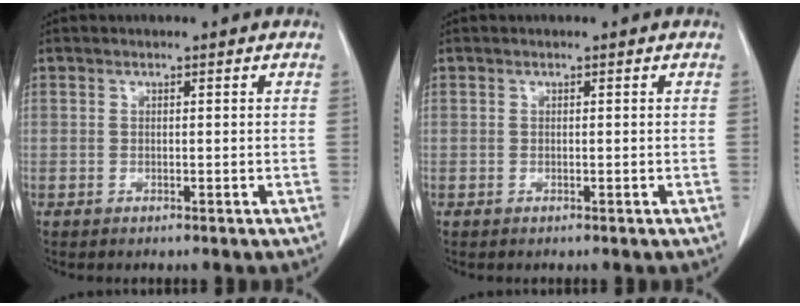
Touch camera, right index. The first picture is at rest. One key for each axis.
{"total": 0.0}